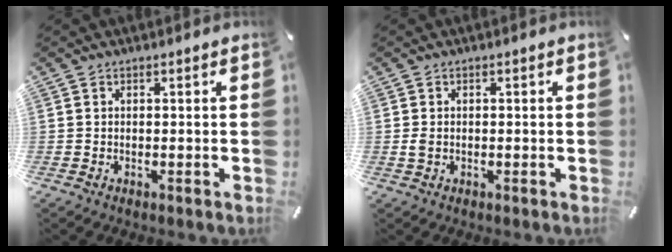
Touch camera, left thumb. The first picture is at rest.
{"total": 1.8, "force": [-0.3, 1.2, 1.2], "torque": [-0.023, 0.004, -0.006]}